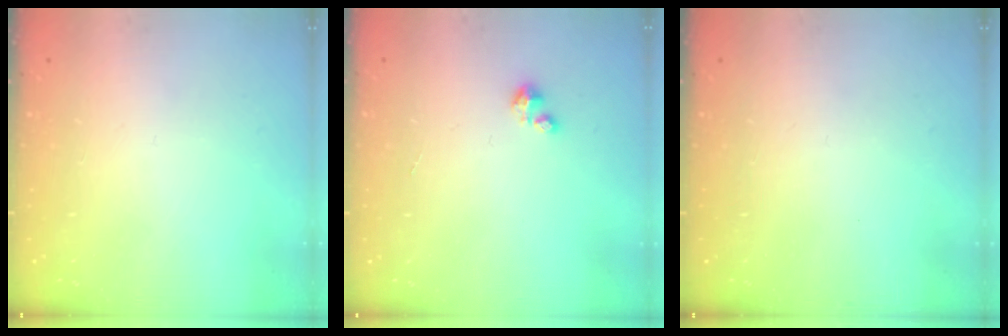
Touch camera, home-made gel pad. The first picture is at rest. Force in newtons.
{"total": 1.2, "press": 1.2, "slide": 0.2}
{"total": 0.0}